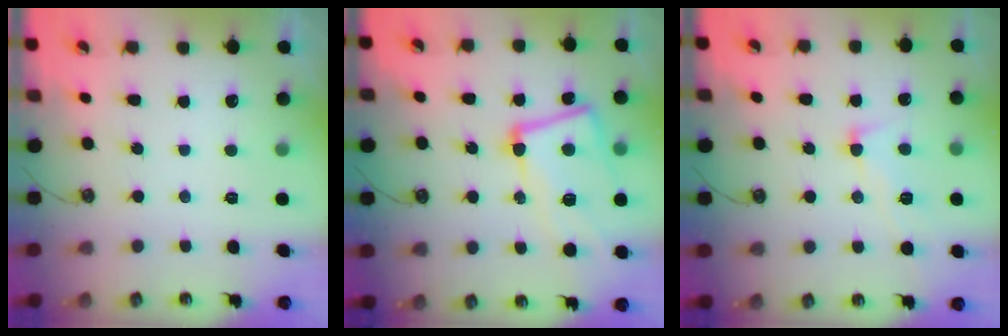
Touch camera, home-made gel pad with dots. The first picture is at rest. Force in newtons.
{"total": 10.3, "press": 10.1, "slide": 2.2}
{"total": 2.9, "press": 2.9, "slide": 0.4}